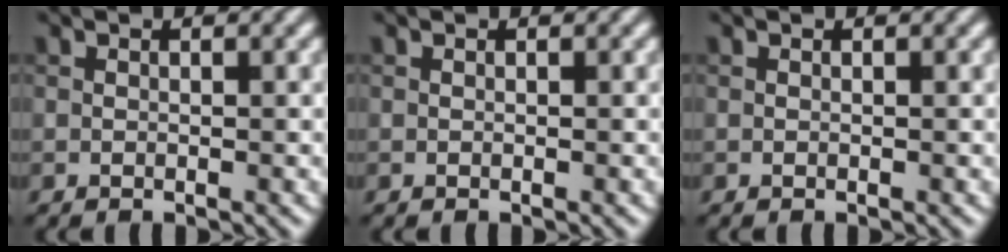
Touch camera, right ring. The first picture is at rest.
{"total": 0.0}
{"total": 0.0}